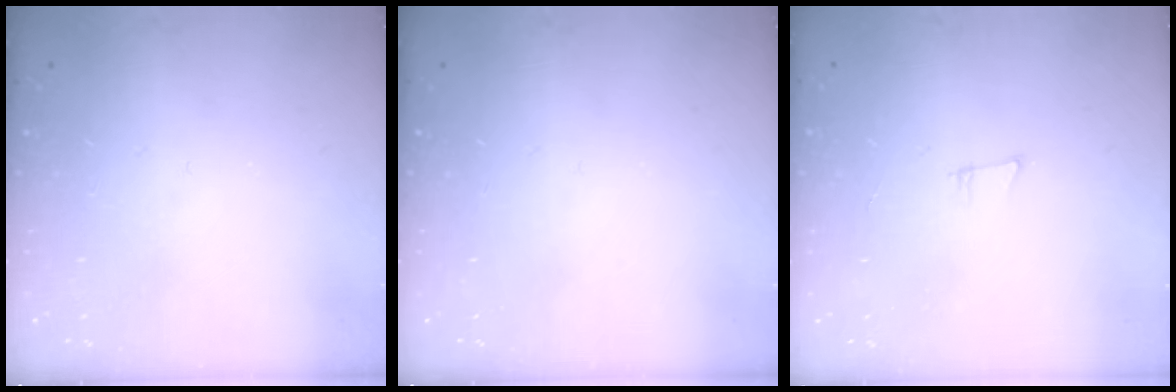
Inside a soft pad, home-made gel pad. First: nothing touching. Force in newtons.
{"total": 0.0}
{"total": 5.8, "press": 5.1, "slide": 2.8}